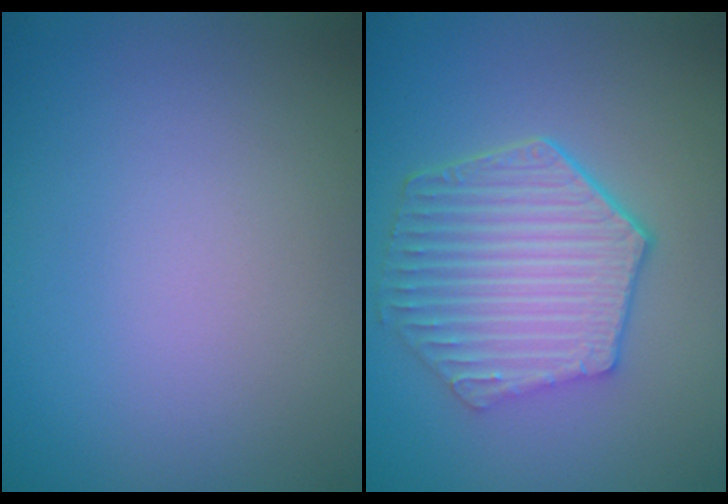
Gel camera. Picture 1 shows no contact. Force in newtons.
{"total": 6.3, "press": 4.8, "slide": 4.0}